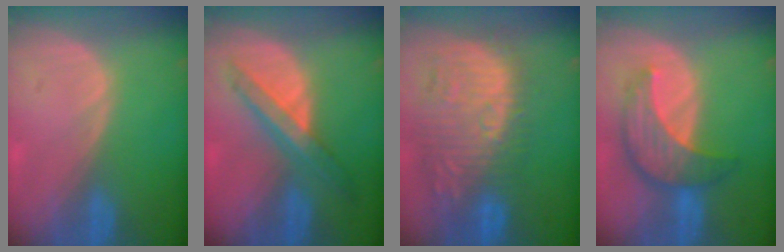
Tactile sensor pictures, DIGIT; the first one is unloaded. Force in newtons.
{"total": 7.2, "press": 6.2, "slide": 3.7}
{"total": 12.7, "press": 11.6, "slide": 5.1}
{"total": 7.9, "press": 7.4, "slide": 2.7}